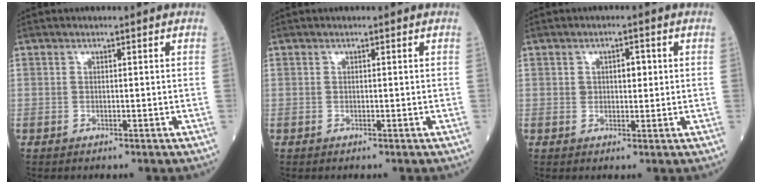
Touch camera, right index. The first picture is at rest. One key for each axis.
{"total": 0.0}
{"total": 2.8, "fx": 0.6, "fy": 1.6, "fz": 2.2, "tx": -0.029, "ty": 0.008, "tz": 0.009}